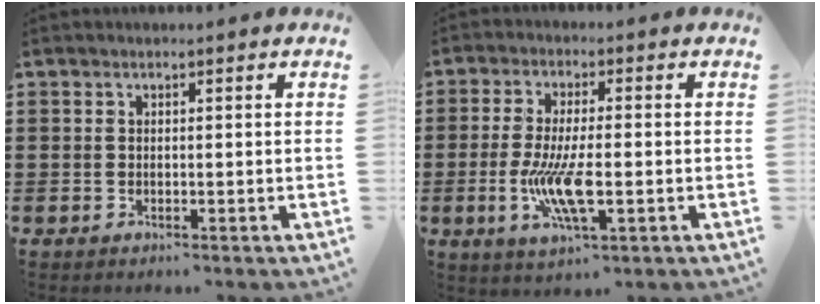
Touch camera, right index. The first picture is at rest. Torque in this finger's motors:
{"motor_torque": [0.49, -0.27, 0.37, 0.09]}